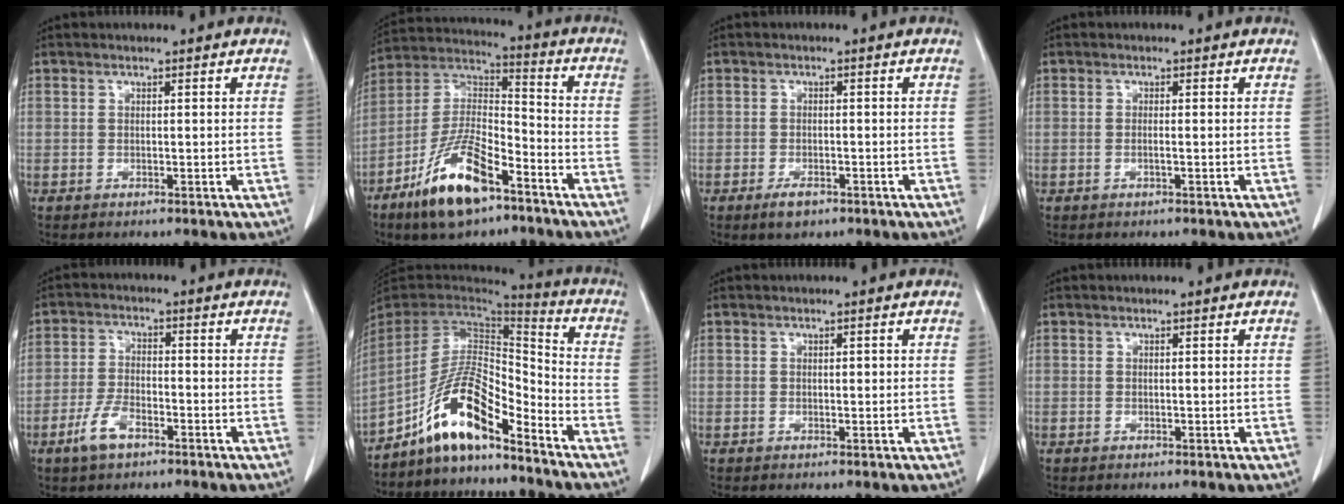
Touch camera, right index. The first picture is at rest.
{"total": 14.8, "force": [-8.9, 4.6, 10.9], "torque": [-0.220, -0.004, -0.161]}
{"total": 2.8, "force": [-1.8, 1.3, 1.7], "torque": [-0.031, -0.001, -0.024]}
{"total": 0.8, "force": [-0.2, -0.1, 0.8], "torque": [-0.015, 0.000, -0.004]}
{"total": 5.2, "force": [-3.1, 2.3, 3.5], "torque": [-0.078, -0.001, -0.057]}
{"total": 12.0, "force": [-8.4, 2.6, 8.1], "torque": [-0.157, 0.018, -0.153]}
{"total": 0.6, "force": [0.1, 0.3, 0.5], "torque": [-0.004, 0.001, 0.000]}
{"total": 0.0}